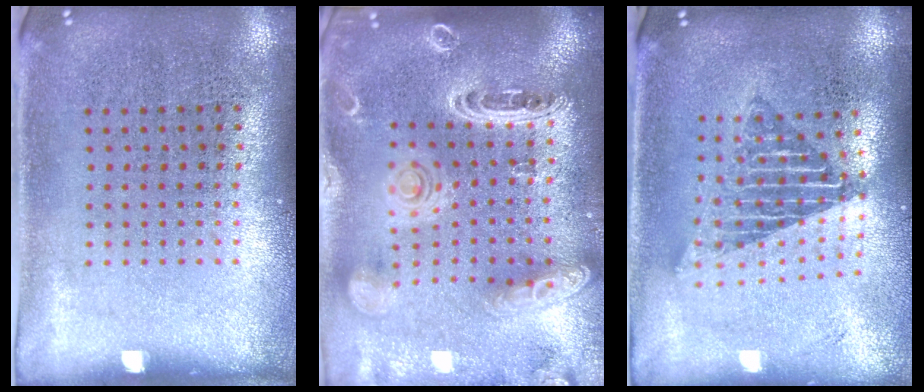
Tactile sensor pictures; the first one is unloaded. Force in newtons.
{"total": 2.8, "press": 2.4, "slide": 1.4}
{"total": 1.6, "press": 1.4, "slide": 0.9}